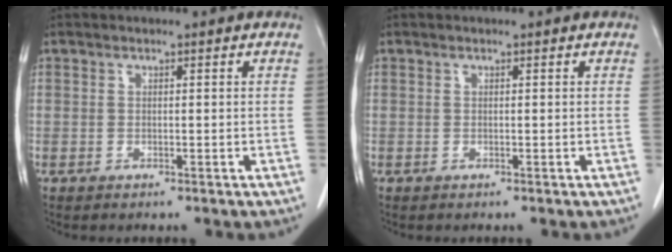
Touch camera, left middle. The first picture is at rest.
{"total": 0.0}